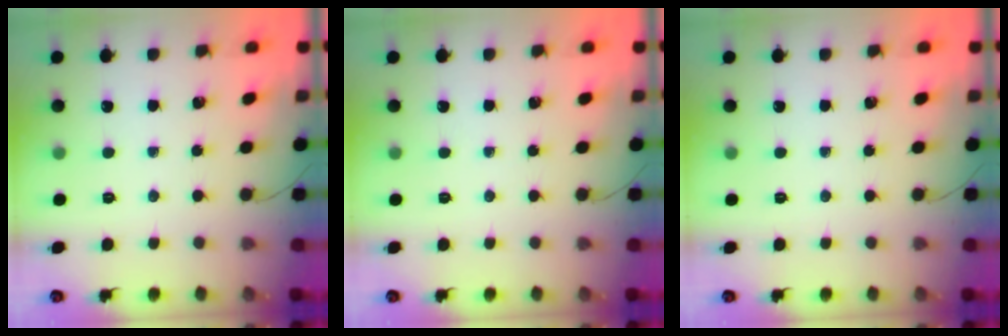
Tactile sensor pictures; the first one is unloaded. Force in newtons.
{"total": 0.0}
{"total": 0.0}